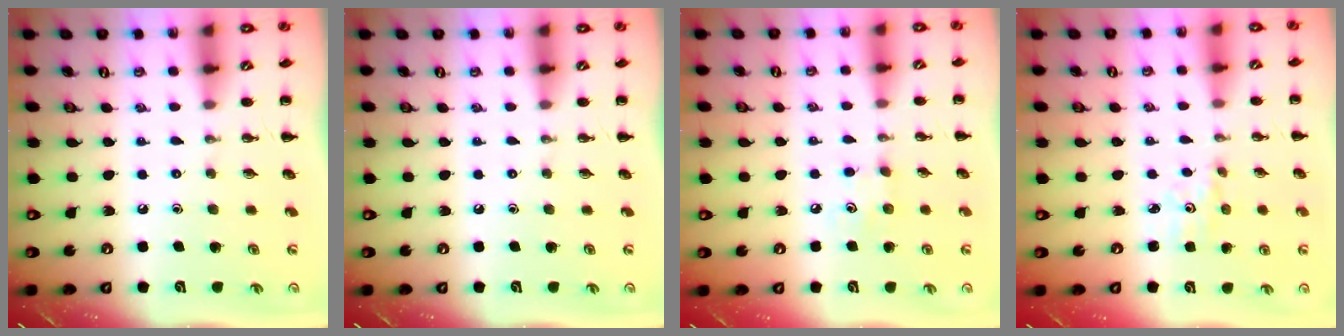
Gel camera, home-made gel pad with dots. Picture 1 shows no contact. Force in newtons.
{"total": 0.0}
{"total": 4.7, "press": 4.5, "slide": 1.3}
{"total": 2.6, "press": 2.4, "slide": 0.9}